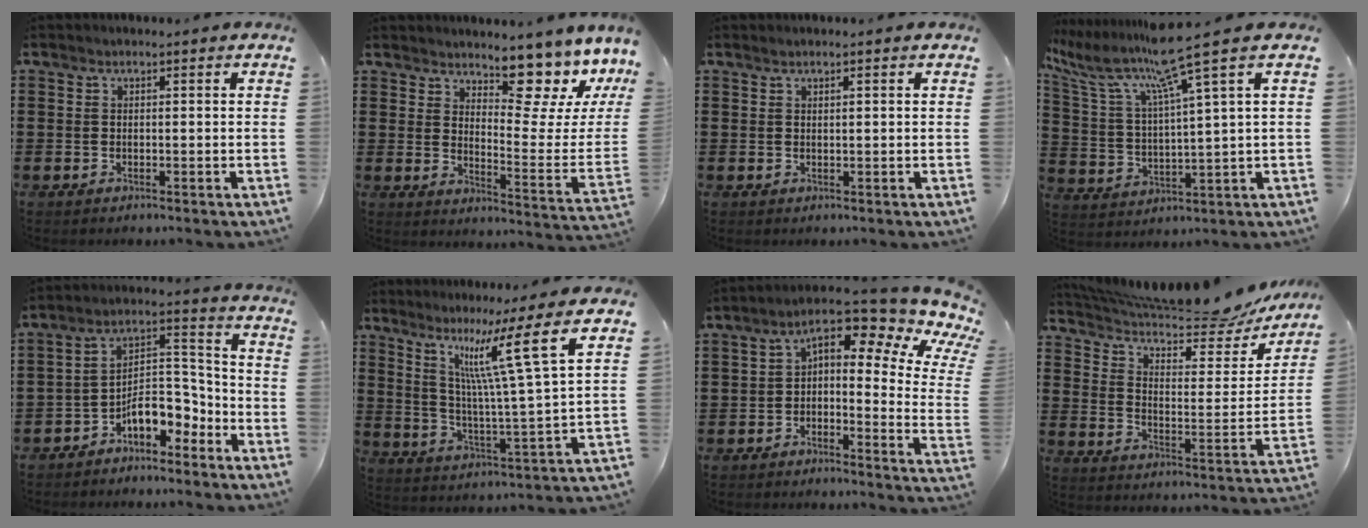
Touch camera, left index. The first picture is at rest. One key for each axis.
{"total": 9.8, "fx": 8.0, "fy": 2.7, "fz": 5.0, "tx": -0.065, "ty": -0.081, "tz": 0.129}
{"total": 0.7, "fx": 0.5, "fy": -0.1, "fz": 0.5, "tx": -0.009, "ty": -0.001, "tz": 0.009}
{"total": 10.4, "fx": 7.7, "fy": 0.2, "fz": 7.0, "tx": -0.167, "ty": -0.040, "tz": 0.122}
{"total": 8.7, "fx": -6.3, "fy": 3.8, "fz": 4.6, "tx": -0.084, "ty": 0.014, "tz": -0.121}
{"total": 11.3, "fx": 6.6, "fy": -0.8, "fz": 9.1, "tx": -0.178, "ty": -0.030, "tz": 0.095}
{"total": 5.9, "fx": 2.9, "fy": 1.4, "fz": 4.9, "tx": -0.081, "ty": -0.036, "tz": 0.031}
{"total": 9.3, "fx": 8.2, "fy": 0.6, "fz": 4.2, "tx": -0.099, "ty": -0.066, "tz": 0.133}